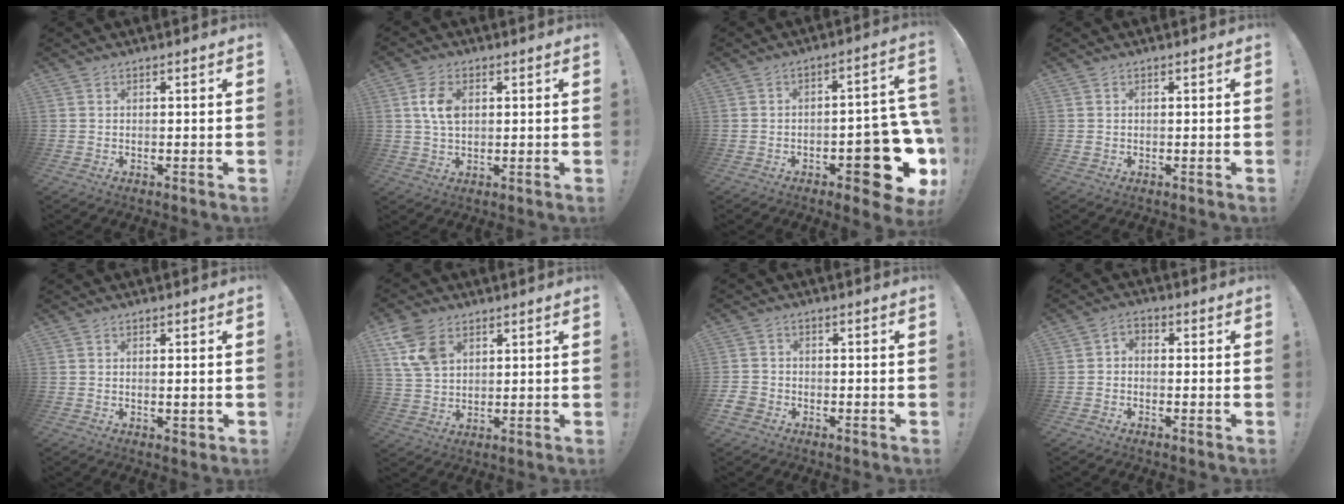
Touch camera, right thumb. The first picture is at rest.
{"total": 7.4, "force": [1.5, 4.8, 5.4], "torque": [-0.094, -0.003, 0.024]}
{"total": 17.5, "force": [-7.2, 7.0, 14.4], "torque": [-0.144, 0.042, -0.100]}
{"total": 0.6, "force": [-0.1, 0.6, 0.1], "torque": [-0.008, 0.005, 0.000]}
{"total": 1.7, "force": [0.3, 0.6, 1.6], "torque": [-0.011, -0.005, 0.003]}
{"total": 10.4, "force": [5.1, 6.9, 5.8], "torque": [-0.124, -0.006, 0.101]}
{"total": 3.4, "force": [-2.1, 2.4, 1.1], "torque": [-0.029, 0.003, -0.042]}
{"total": 2.5, "force": [-1.7, 1.3, 1.2], "torque": [-0.018, 0.007, -0.032]}